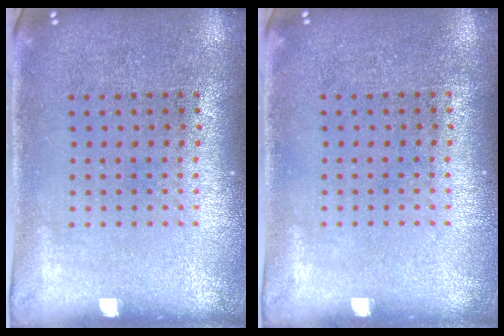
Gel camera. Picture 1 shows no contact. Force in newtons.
{"total": 0.0}